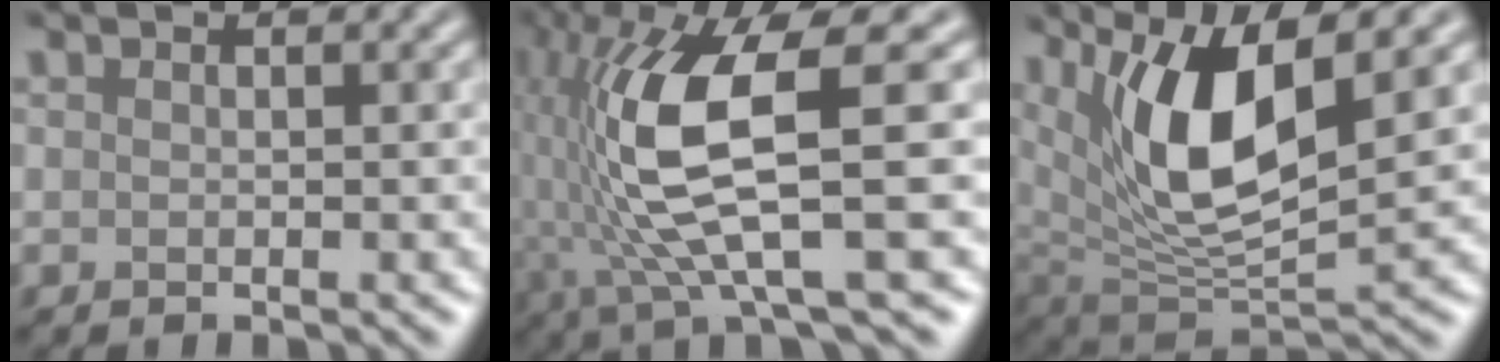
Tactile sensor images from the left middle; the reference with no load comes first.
{"total": 10.8, "force": [-0.4, 2.5, 10.5], "torque": [-0.213, -0.001, -0.004]}
{"total": 9.1, "force": [3.4, 3.2, 7.8], "torque": [-0.149, -0.018, 0.062]}